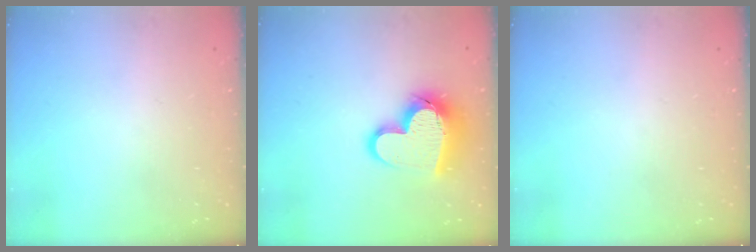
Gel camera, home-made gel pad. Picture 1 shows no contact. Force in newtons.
{"total": 17.0, "press": 16.9, "slide": 1.7}
{"total": 0.0}